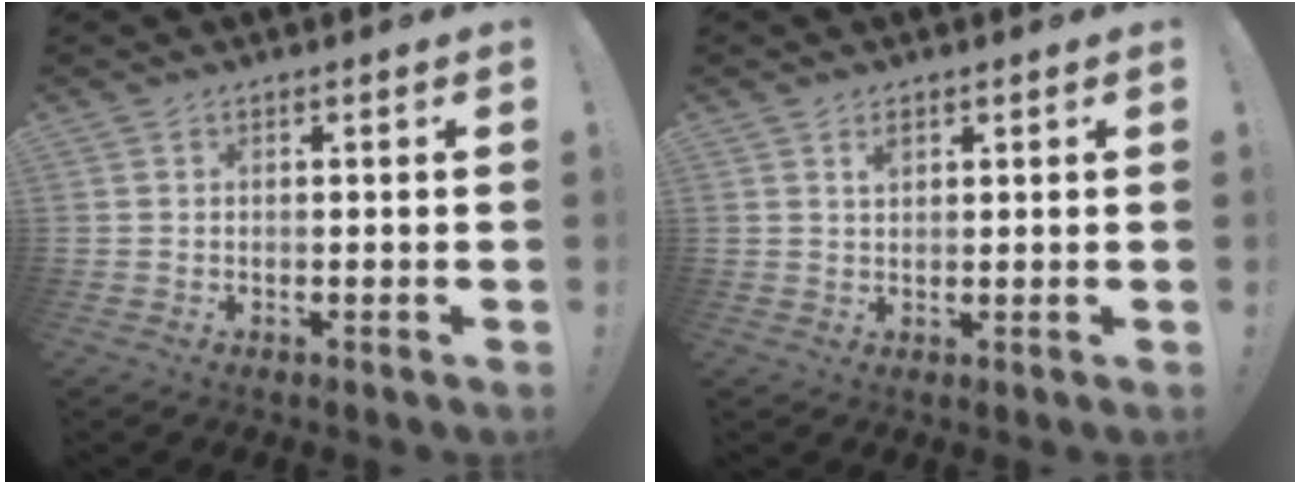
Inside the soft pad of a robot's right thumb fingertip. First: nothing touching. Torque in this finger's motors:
{"motor_torque": [-0.01, -0.08, -0.49, 0.13, -0.02]}